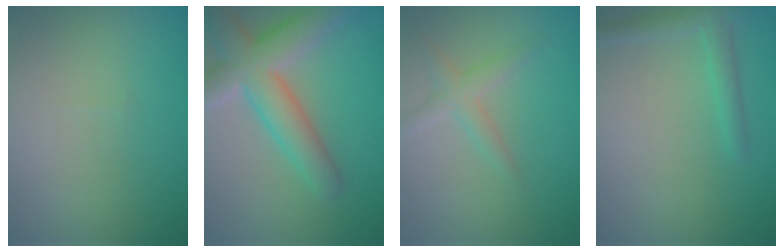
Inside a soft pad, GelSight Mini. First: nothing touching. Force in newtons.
{"total": 7.0, "press": 7.0, "slide": 0.4}
{"total": 1.8, "press": 1.8, "slide": 0.0}
{"total": 1.9, "press": 1.9, "slide": 0.1}